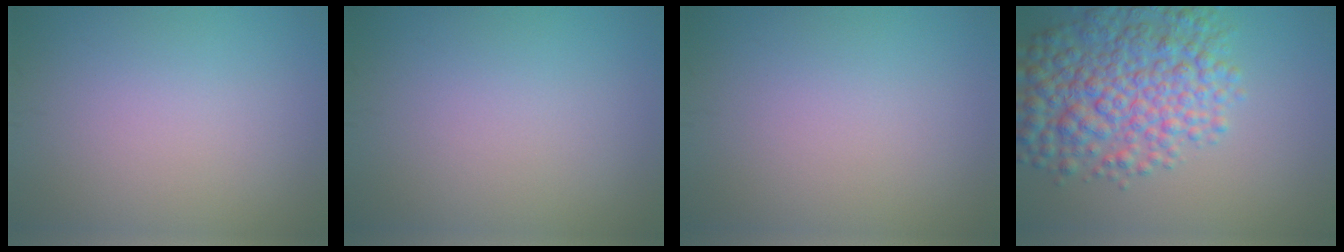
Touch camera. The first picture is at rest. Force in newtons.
{"total": 0.0}
{"total": 0.0}
{"total": 8.7, "press": 8.7, "slide": 0.3}